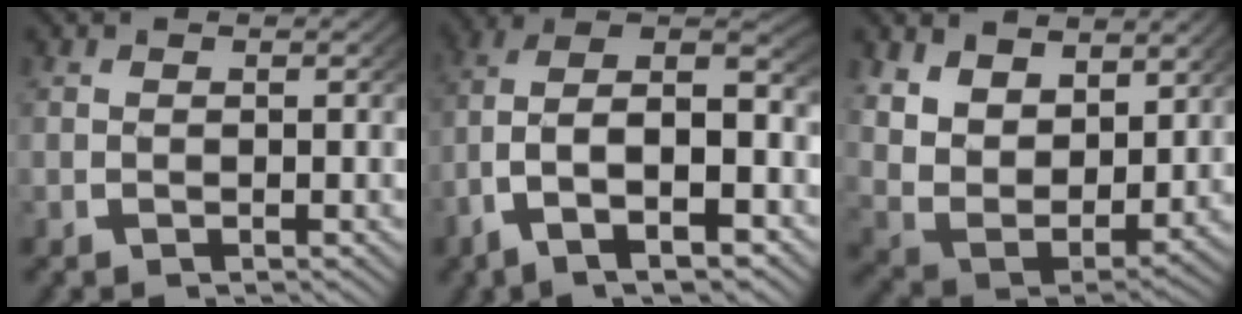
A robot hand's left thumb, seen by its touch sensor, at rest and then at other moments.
{"total": 13.7, "force": [-1.0, 9.0, 10.3], "torque": [-0.199, -0.036, -0.015]}
{"total": 9.6, "force": [1.6, 7.1, 6.3], "torque": [-0.165, -0.046, 0.039]}